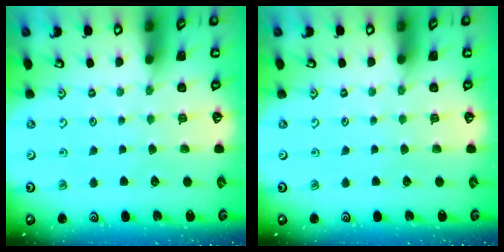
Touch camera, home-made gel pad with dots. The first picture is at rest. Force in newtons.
{"total": 0.0}